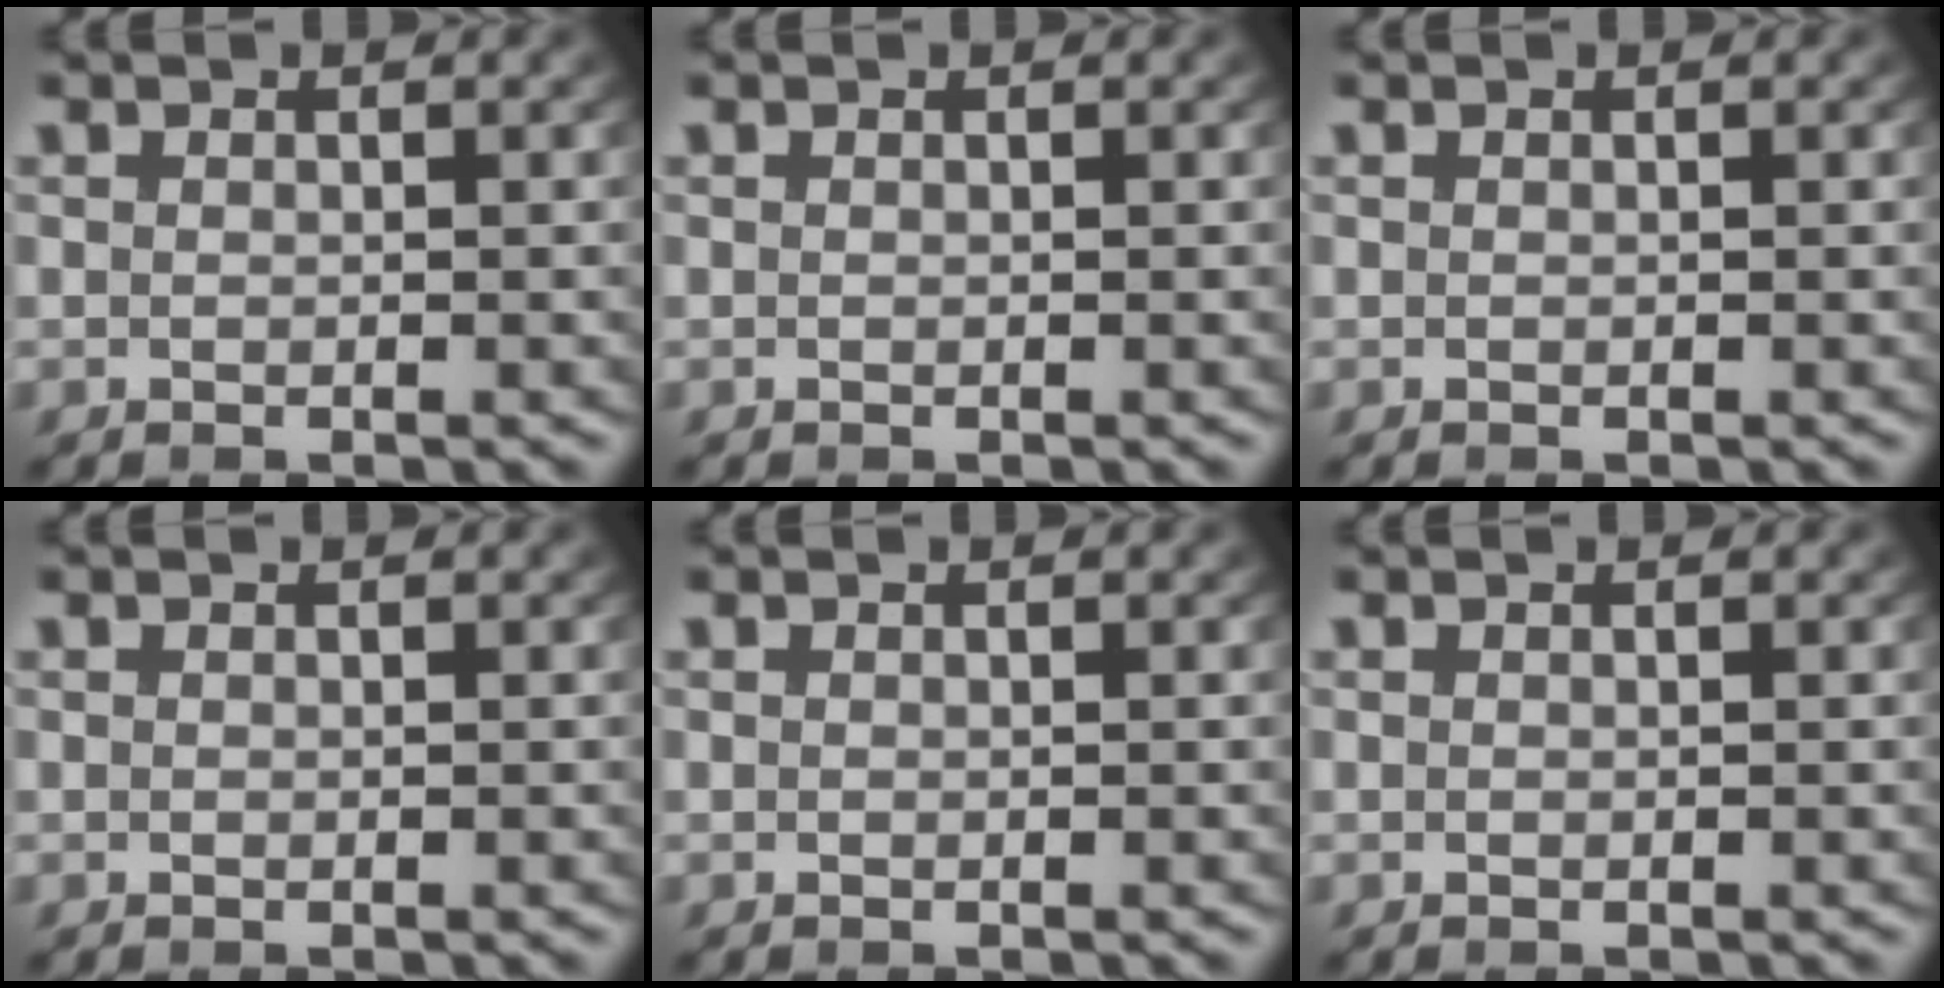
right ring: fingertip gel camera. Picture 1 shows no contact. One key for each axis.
{"total": 0.0}
{"total": 0.0}
{"total": 0.0}
{"total": 0.0}
{"total": 0.0}